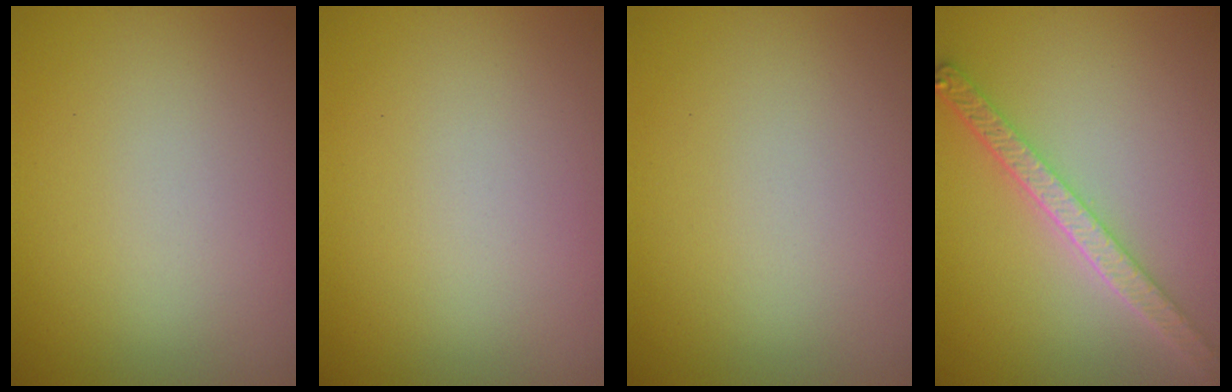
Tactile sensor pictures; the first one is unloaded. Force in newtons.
{"total": 0.0}
{"total": 0.0}
{"total": 4.1, "press": 3.3, "slide": 2.4}